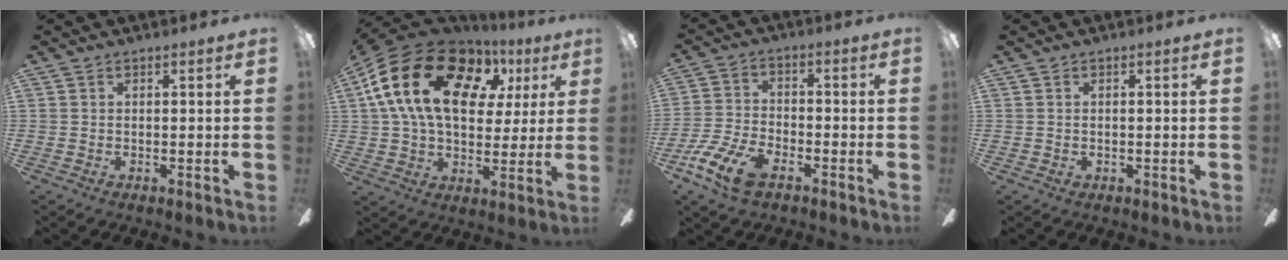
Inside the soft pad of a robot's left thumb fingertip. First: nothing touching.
{"total": 23.0, "force": [7.3, 14.9, 15.8], "torque": [-0.307, -0.007, 0.125]}
{"total": 11.8, "force": [-6.8, 5.9, 7.5], "torque": [-0.168, 0.029, -0.130]}
{"total": 0.8, "force": [-0.3, 0.7, 0.3], "torque": [-0.006, 0.004, -0.008]}